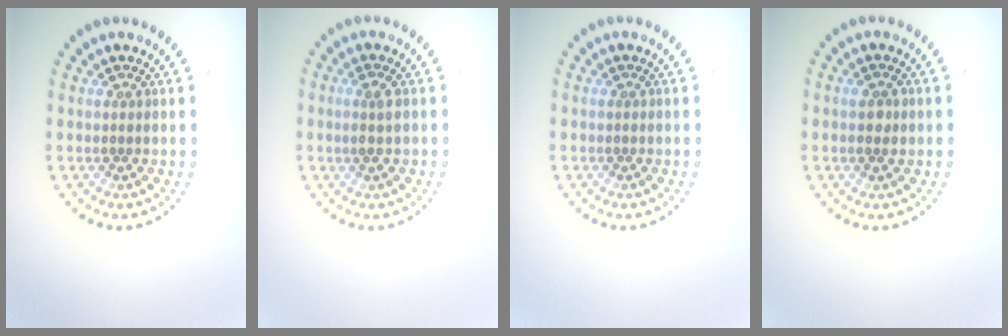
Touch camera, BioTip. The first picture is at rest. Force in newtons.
{"total": 1.3, "press": 1.2, "slide": 0.6}
{"total": 0.0}
{"total": 1.6, "press": 1.5, "slide": 0.5}